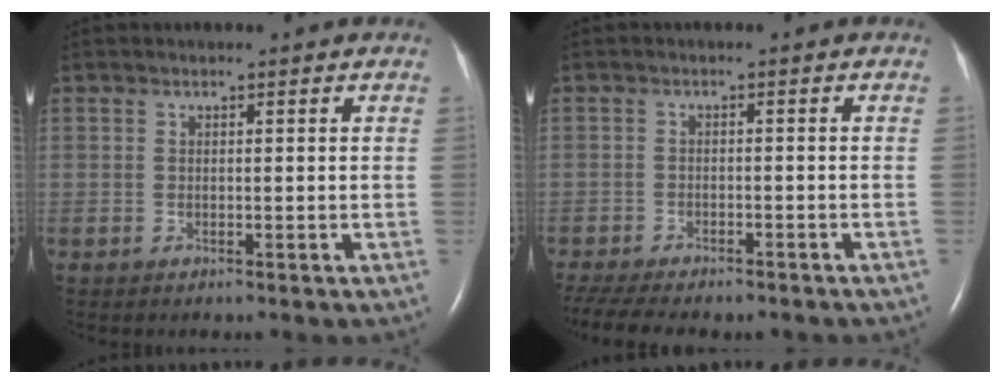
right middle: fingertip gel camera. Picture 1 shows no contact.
{"total": 12.5, "force": [-10.3, 4.0, 5.9], "torque": [-0.123, -0.007, -0.138]}